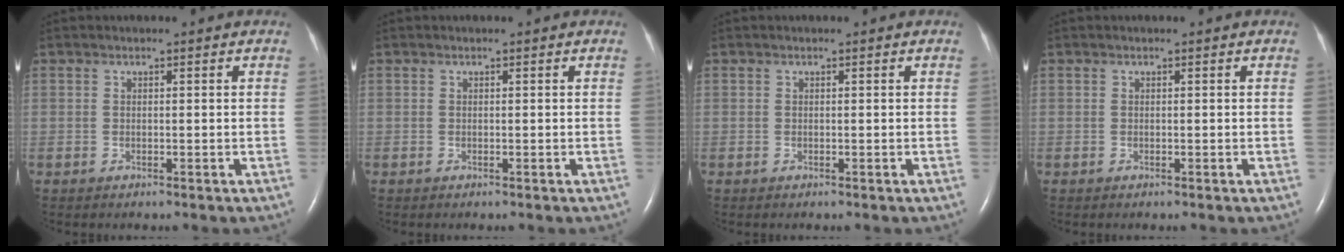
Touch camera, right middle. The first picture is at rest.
{"total": 0.0}
{"total": 0.0}
{"total": 0.0}